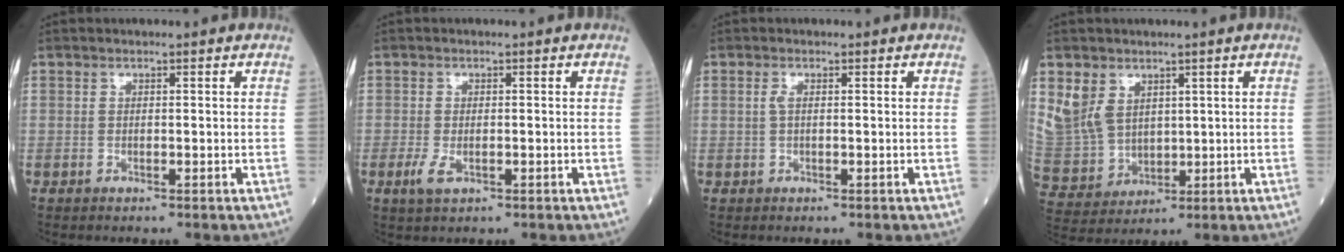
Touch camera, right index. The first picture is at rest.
{"total": 2.6, "force": [-0.9, 1.2, 2.2], "torque": [-0.051, -0.004, -0.014]}
{"total": 1.0, "force": [0.2, 0.3, 0.9], "torque": [-0.024, 0.000, 0.001]}
{"total": 8.5, "force": [4.1, 6.6, 3.5], "torque": [-0.092, 0.013, 0.104]}